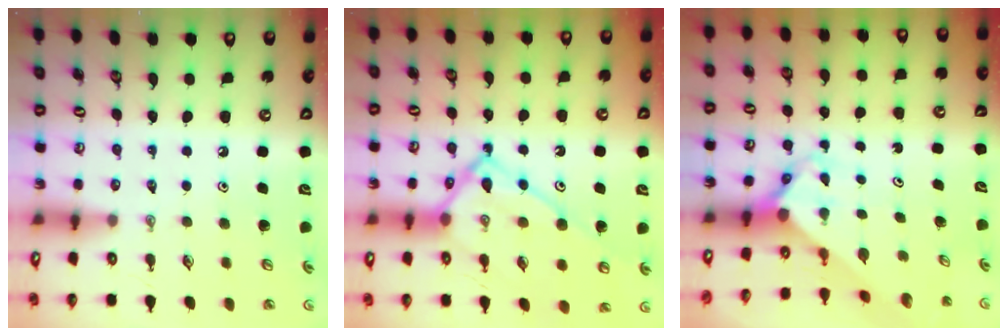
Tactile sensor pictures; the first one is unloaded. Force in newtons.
{"total": 15.3, "press": 15.2, "slide": 0.9}
{"total": 3.5, "press": 3.5, "slide": 0.2}